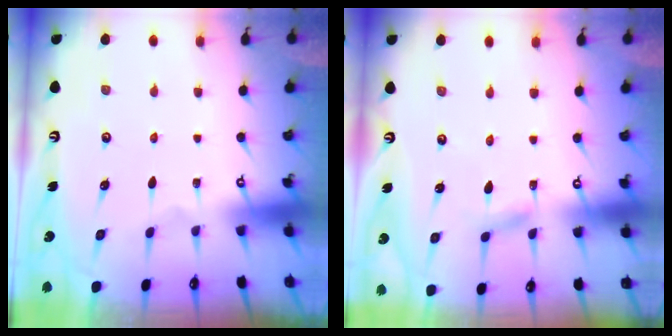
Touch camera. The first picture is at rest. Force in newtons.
{"total": 2.1, "press": 2.1, "slide": 0.2}